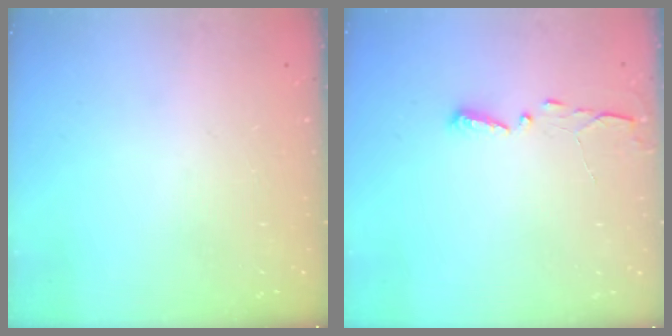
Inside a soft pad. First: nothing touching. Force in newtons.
{"total": 3.1, "press": 3.1, "slide": 0.3}